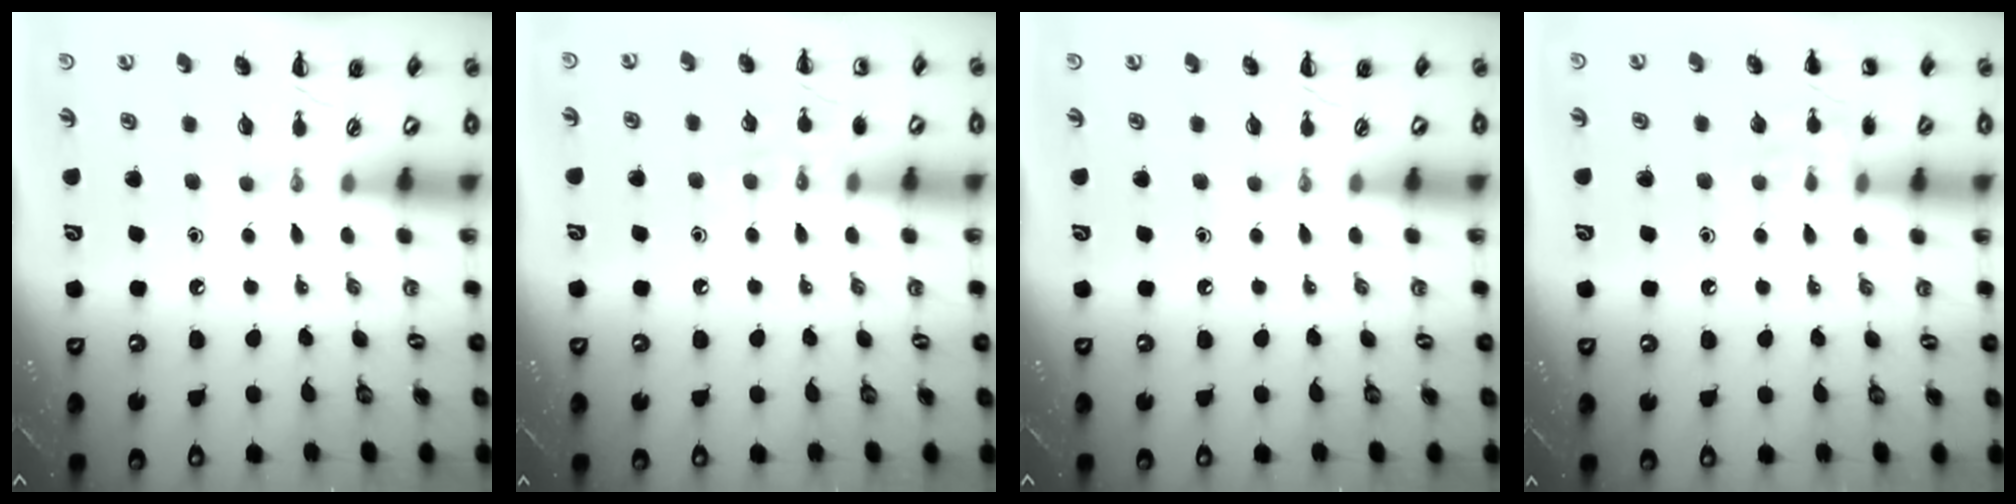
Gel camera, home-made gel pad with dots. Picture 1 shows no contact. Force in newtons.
{"total": 7.7, "press": 7.6, "slide": 1.5}
{"total": 0.0}
{"total": 8.1, "press": 7.9, "slide": 1.4}